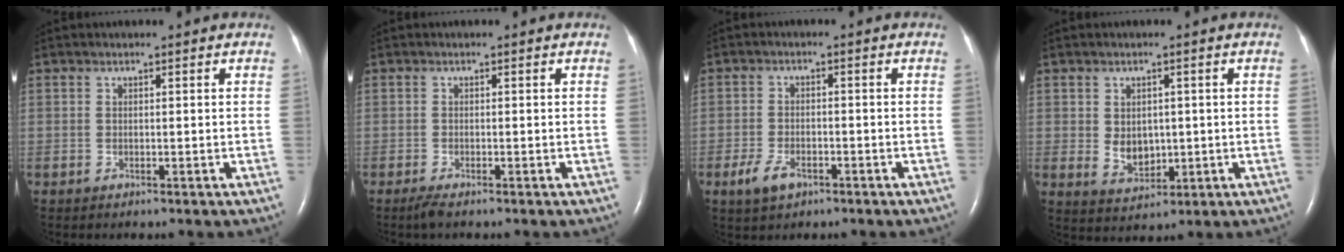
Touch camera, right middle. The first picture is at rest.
{"total": 1.4, "force": [-1.1, 0.0, 0.9], "torque": [-0.031, -0.007, -0.023]}
{"total": 4.3, "force": [-2.4, 2.2, 2.8], "torque": [-0.065, -0.003, -0.041]}
{"total": 4.5, "force": [0.1, 3.3, 3.0], "torque": [-0.056, 0.001, 0.017]}